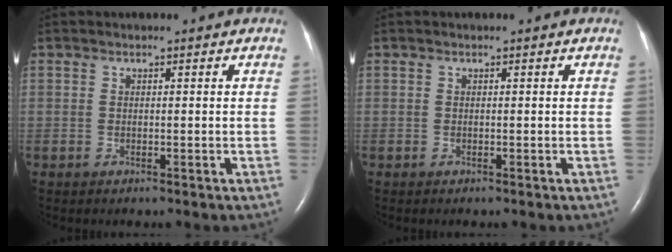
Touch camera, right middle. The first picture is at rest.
{"total": 0.0}